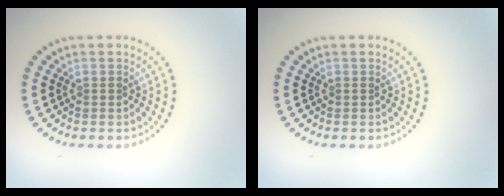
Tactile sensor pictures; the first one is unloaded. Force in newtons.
{"total": 0.0}